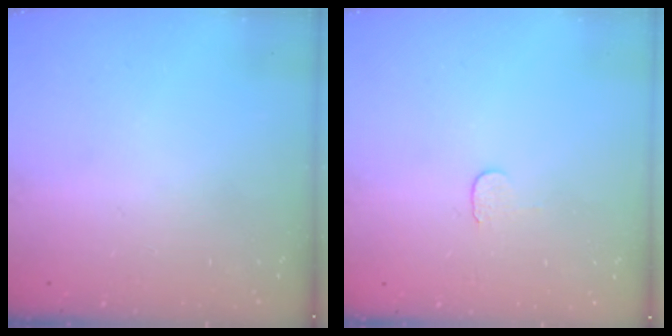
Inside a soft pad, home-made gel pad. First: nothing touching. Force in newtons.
{"total": 3.8, "press": 3.8, "slide": 0.4}